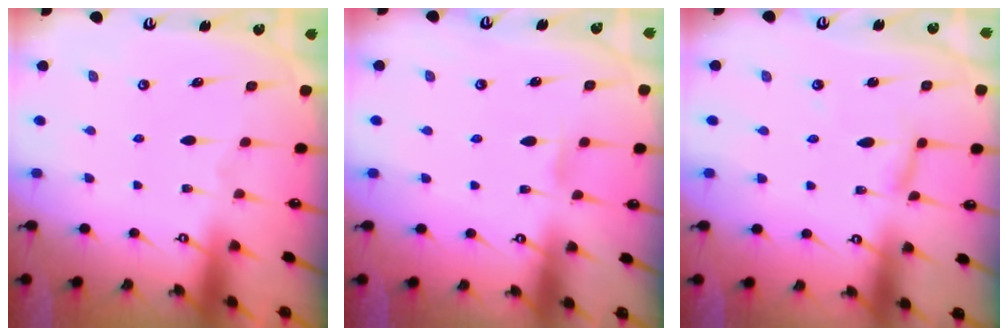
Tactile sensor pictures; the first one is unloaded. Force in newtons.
{"total": 3.8, "press": 3.8, "slide": 0.5}
{"total": 3.3, "press": 3.3, "slide": 0.3}